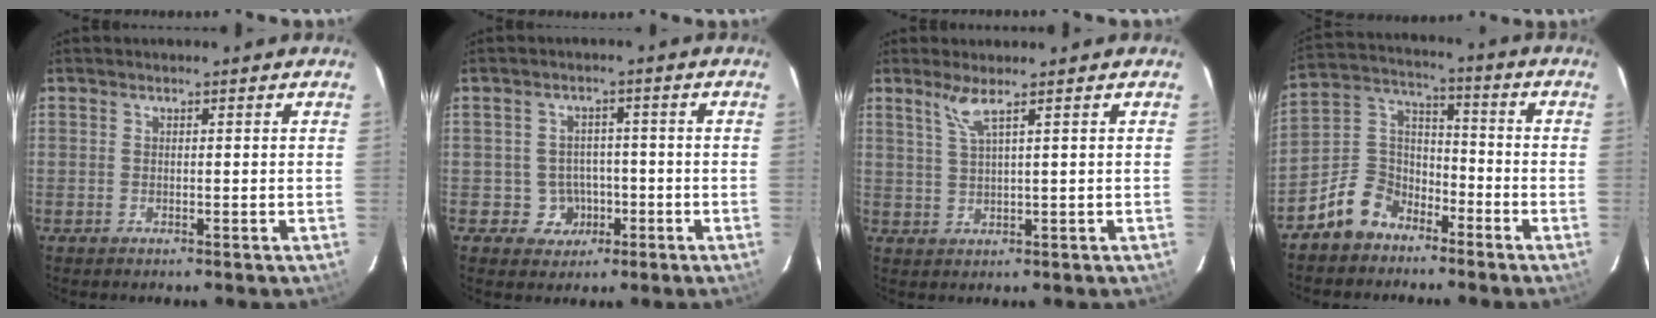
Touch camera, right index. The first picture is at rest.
{"total": 4.9, "force": [-1.7, 4.6, 0.4], "torque": [-0.019, 0.018, -0.017]}
{"total": 3.1, "force": [2.0, -0.6, 2.3], "torque": [-0.051, -0.006, 0.044]}
{"total": 9.9, "force": [-6.9, 6.4, 3.1], "torque": [-0.074, 0.043, -0.128]}